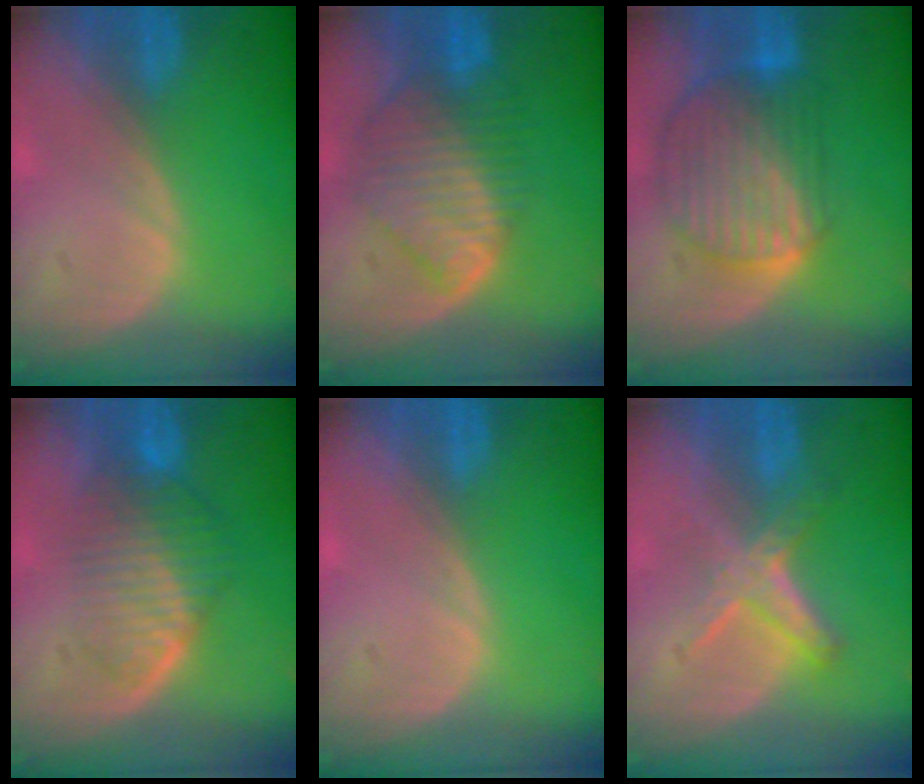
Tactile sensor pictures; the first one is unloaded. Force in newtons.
{"total": 8.7, "press": 7.7, "slide": 4.2}
{"total": 10.4, "press": 8.9, "slide": 5.4}
{"total": 6.7, "press": 6.4, "slide": 2.0}
{"total": 0.0}
{"total": 5.2, "press": 5.1, "slide": 0.9}